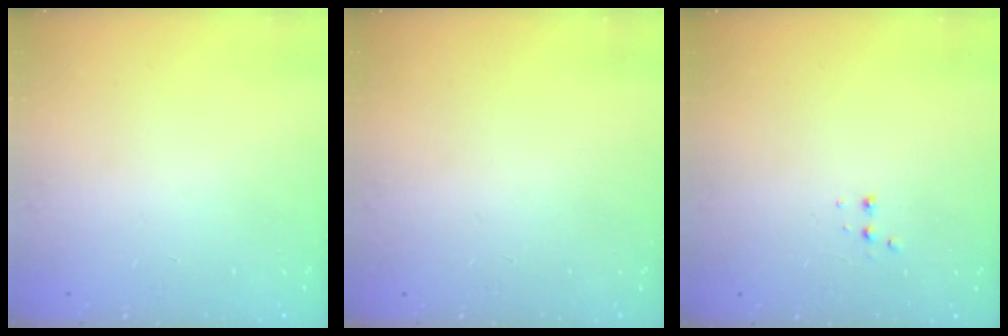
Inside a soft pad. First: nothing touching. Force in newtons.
{"total": 0.0}
{"total": 2.9, "press": 2.7, "slide": 1.0}